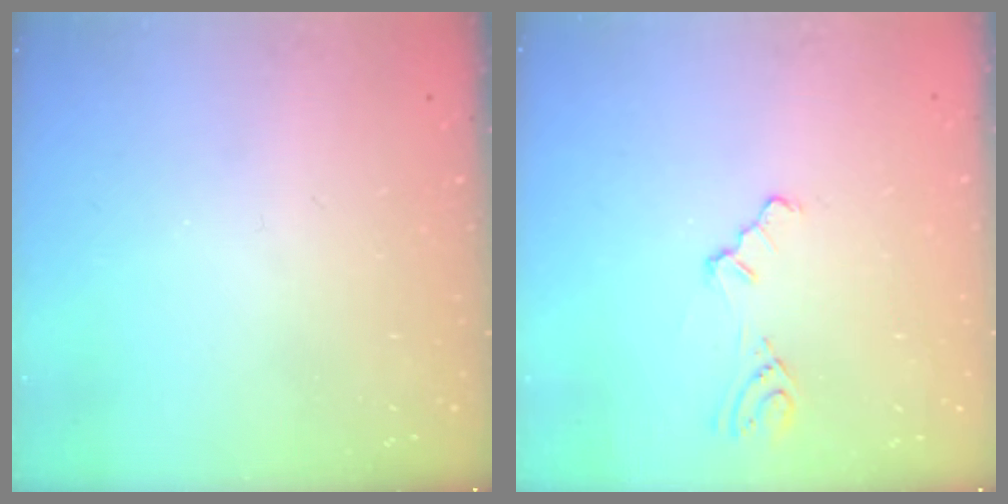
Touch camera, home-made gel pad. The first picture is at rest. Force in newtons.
{"total": 3.0, "press": 2.9, "slide": 0.6}